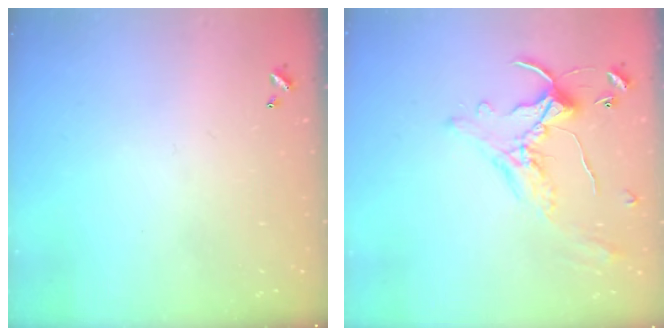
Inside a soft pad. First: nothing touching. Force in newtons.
{"total": 1.0, "press": 0.2, "slide": 1.0}